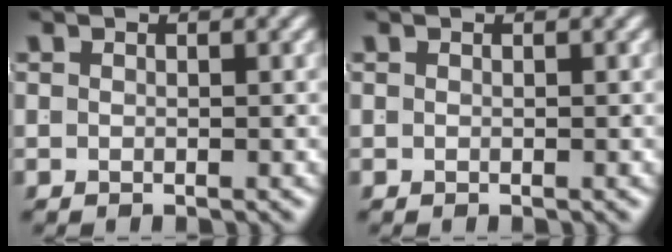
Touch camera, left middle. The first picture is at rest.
{"total": 0.0}